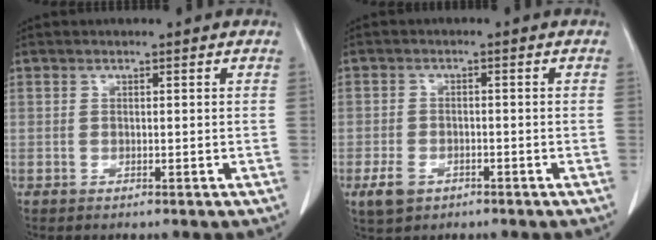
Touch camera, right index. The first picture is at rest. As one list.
[{"total": 3.7, "force": [-1.9, 2.5, 1.9], "torque": [-0.038, -0.001, -0.024]}]